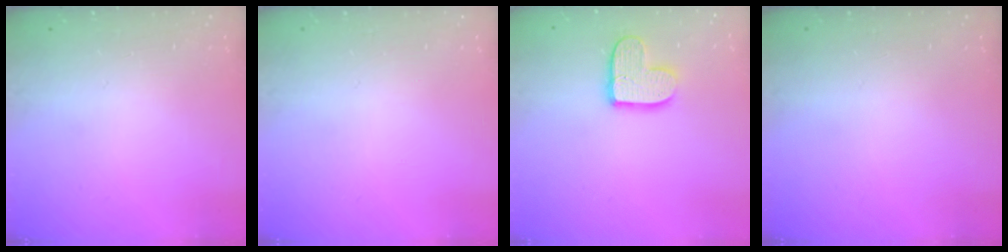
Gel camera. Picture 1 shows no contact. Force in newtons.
{"total": 0.0}
{"total": 11.5, "press": 11.4, "slide": 1.0}
{"total": 0.0}